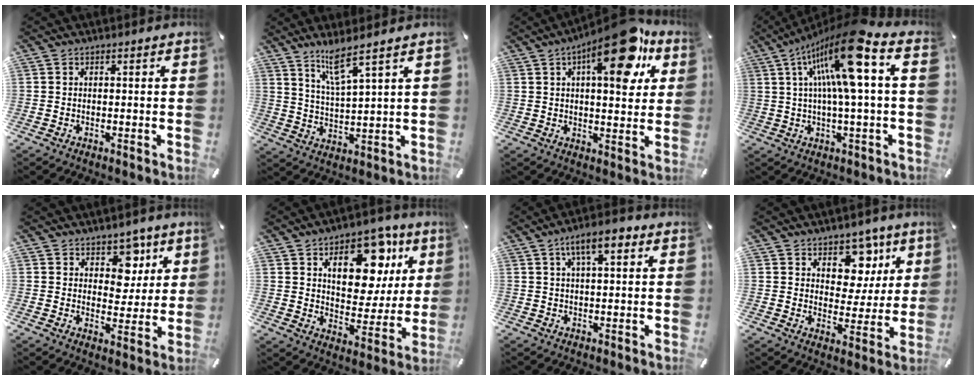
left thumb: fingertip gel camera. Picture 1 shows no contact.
{"total": 8.0, "force": [6.3, 0.5, 5.0], "torque": [-0.108, -0.021, 0.110]}
{"total": 18.5, "force": [9.5, 6.9, 14.3], "torque": [-0.198, -0.047, 0.146]}
{"total": 18.0, "force": [6.2, 2.9, 16.7], "torque": [-0.311, -0.030, 0.085]}
{"total": 8.5, "force": [4.4, 6.6, 3.2], "torque": [-0.026, -0.026, 0.074]}
{"total": 17.3, "force": [8.3, 10.4, 11.0], "torque": [-0.149, -0.035, 0.139]}
{"total": 7.5, "force": [3.3, 2.7, 6.1], "torque": [-0.109, 0.003, 0.054]}
{"total": 11.4, "force": [6.3, 8.3, 4.5], "torque": [-0.045, -0.052, 0.111]}